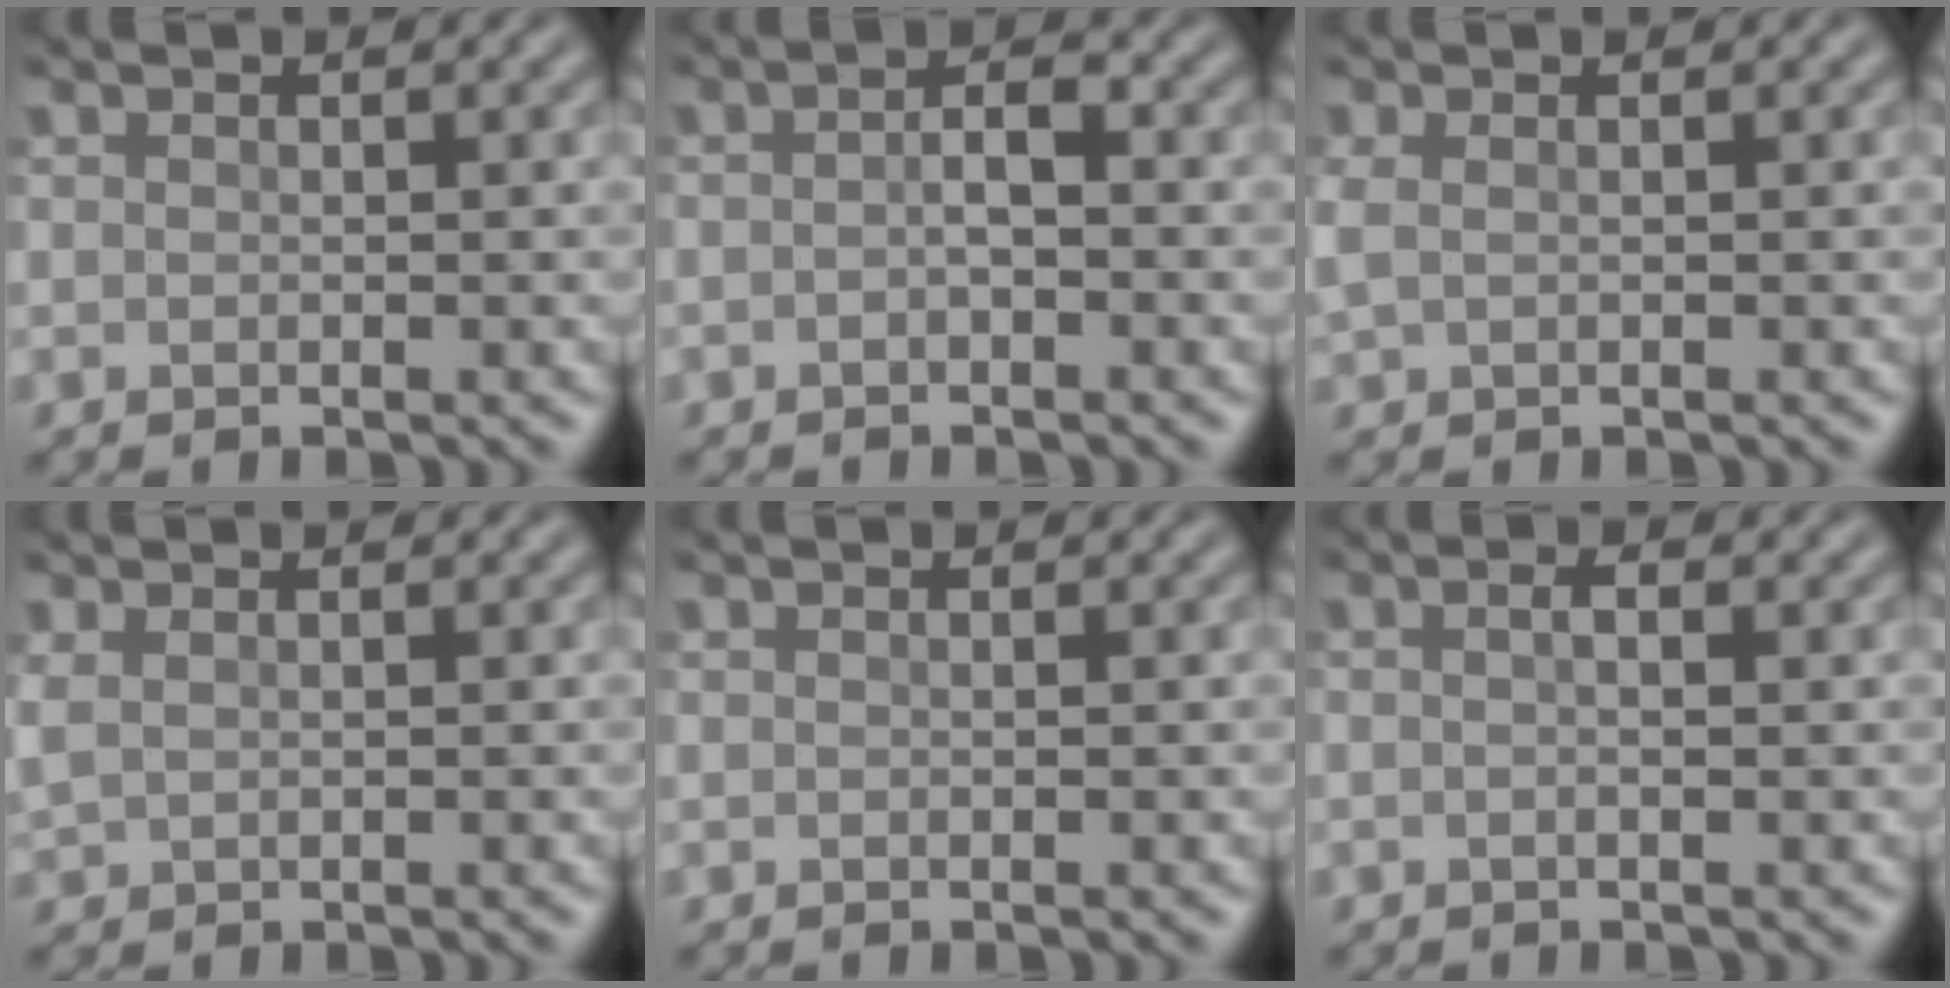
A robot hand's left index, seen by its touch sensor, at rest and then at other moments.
{"total": 1.8, "force": [-0.6, 0.7, 1.6], "torque": [-0.032, 0.004, -0.016]}
{"total": 1.4, "force": [0.3, 0.8, 1.1], "torque": [-0.033, 0.000, 0.005]}
{"total": 1.3, "force": [0.6, 0.6, 1.0], "torque": [-0.030, 0.002, 0.015]}
{"total": 0.0}
{"total": 1.2, "force": [0.0, 0.3, 1.2], "torque": [-0.017, -0.008, -0.005]}